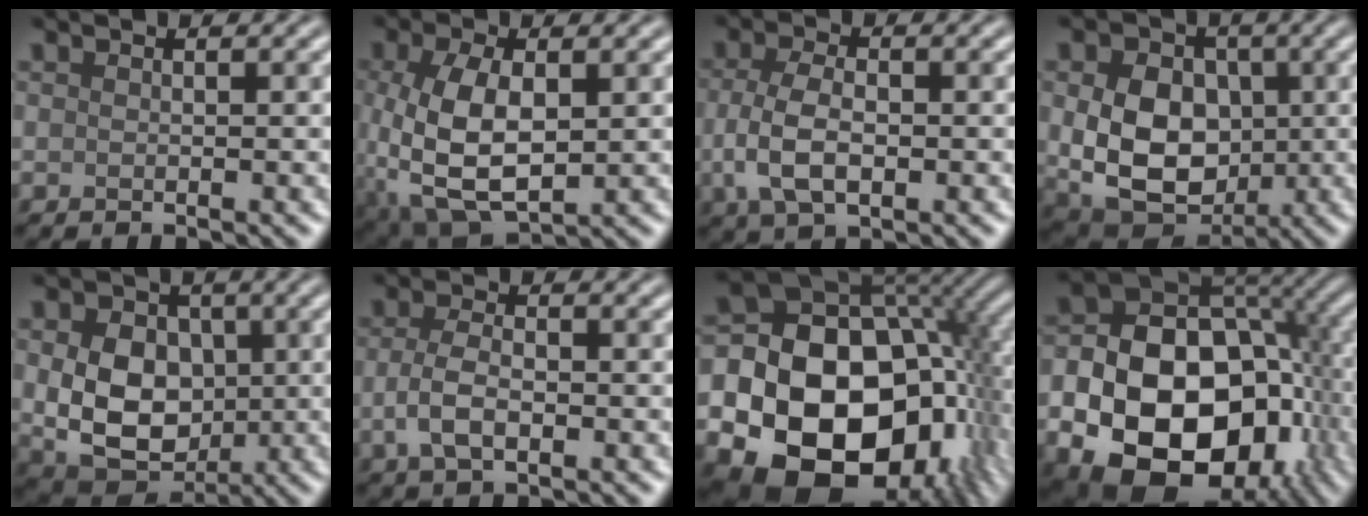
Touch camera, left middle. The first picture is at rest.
{"total": 8.0, "force": [-0.4, 4.4, 6.7], "torque": [-0.153, -0.008, -0.004]}
{"total": 4.7, "force": [-0.7, 2.7, 3.8], "torque": [-0.085, -0.006, -0.014]}
{"total": 10.1, "force": [0.0, 7.6, 6.7], "torque": [-0.118, -0.016, 0.004]}
{"total": 9.1, "force": [0.4, 6.9, 5.9], "torque": [-0.107, -0.014, 0.009]}
{"total": 3.3, "force": [-0.8, 1.8, 2.7], "torque": [-0.056, -0.001, -0.017]}
{"total": 24.4, "force": [-5.4, 19.6, 13.6], "torque": [-0.249, -0.030, -0.111]}
{"total": 20.2, "force": [-5.7, 14.7, 12.6], "torque": [-0.199, -0.033, -0.090]}